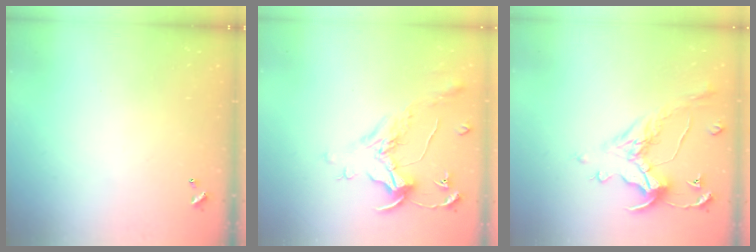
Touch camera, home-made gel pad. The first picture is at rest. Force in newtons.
{"total": 1.6, "press": 1.4, "slide": 0.7}
{"total": 1.0, "press": 0.2, "slide": 1.0}